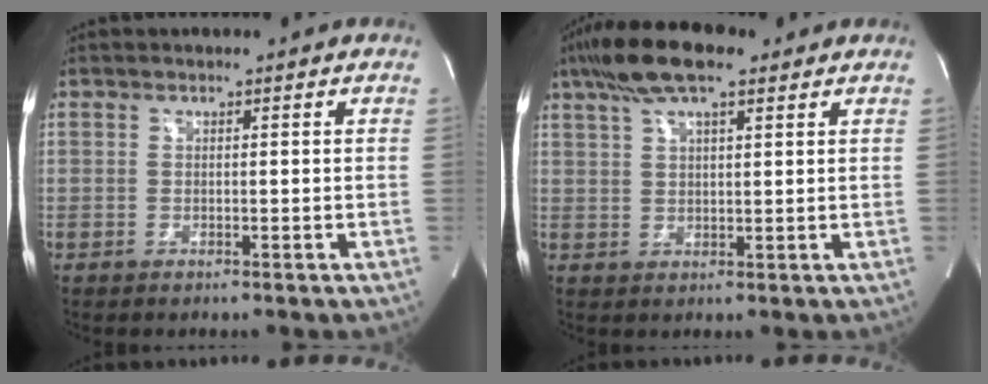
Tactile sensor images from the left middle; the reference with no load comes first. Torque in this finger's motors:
{"motor_torque": [1.23, -0.76, 0.15, 0.14]}